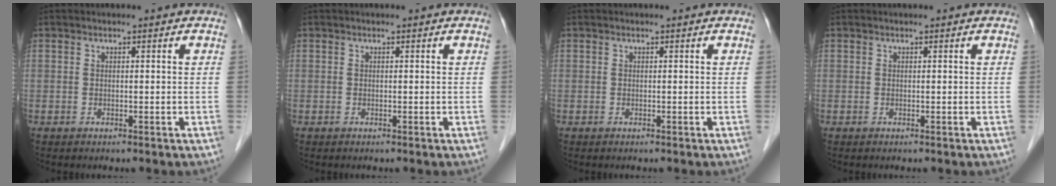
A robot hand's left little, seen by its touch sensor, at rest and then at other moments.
{"total": 0.0}
{"total": 0.0}
{"total": 0.0}